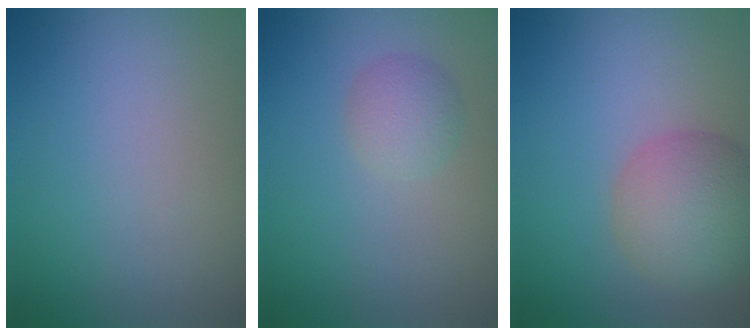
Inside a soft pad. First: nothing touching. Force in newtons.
{"total": 2.0, "press": 2.0, "slide": 0.1}
{"total": 5.7, "press": 5.7, "slide": 0.3}